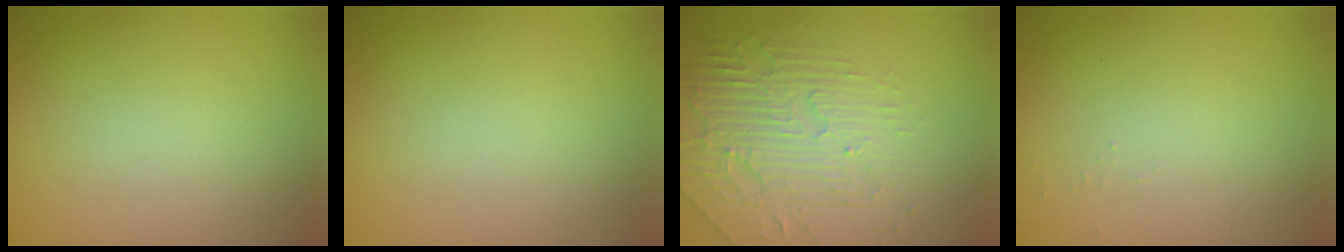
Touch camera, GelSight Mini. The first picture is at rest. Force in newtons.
{"total": 0.0}
{"total": 4.3, "press": 3.9, "slide": 1.7}
{"total": 0.5, "press": 0.5, "slide": 0.2}